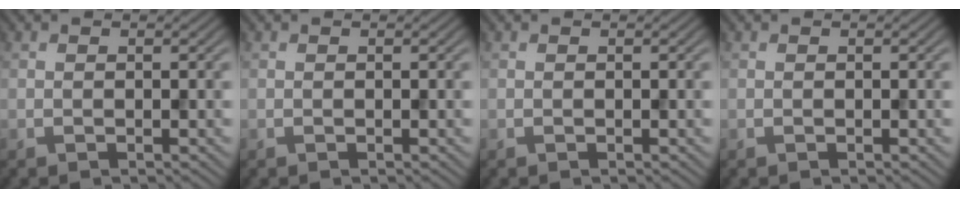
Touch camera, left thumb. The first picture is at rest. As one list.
[{"total": 0.0}, {"total": 0.0}, {"total": 0.0}]